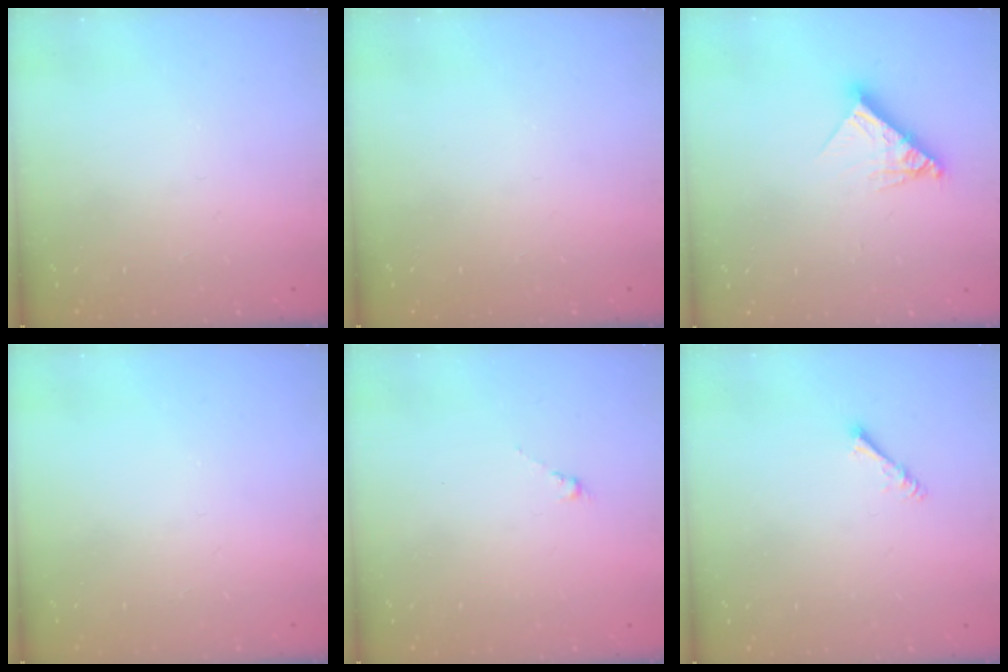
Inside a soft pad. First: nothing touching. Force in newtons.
{"total": 0.0}
{"total": 10.7, "press": 10.6, "slide": 0.9}
{"total": 0.0}
{"total": 0.5, "press": 0.3, "slide": 0.4}
{"total": 1.4, "press": 1.3, "slide": 0.3}